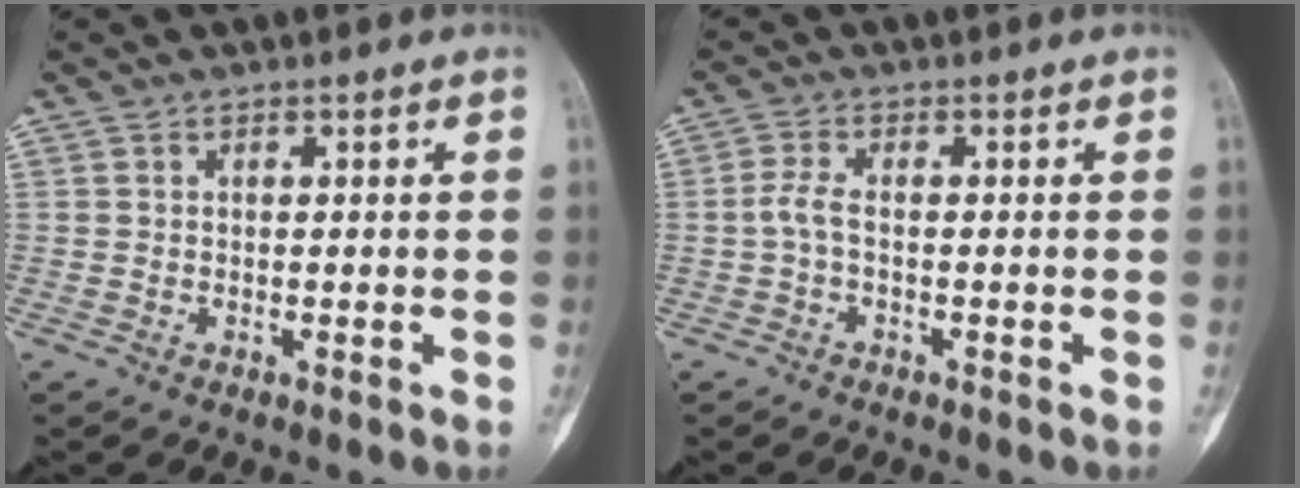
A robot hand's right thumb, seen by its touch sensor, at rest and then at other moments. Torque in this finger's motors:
{"motor_torque": [0.49, 0.35, 0.21, -0.36, 0.14]}